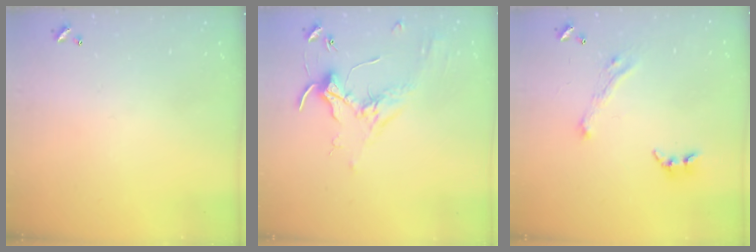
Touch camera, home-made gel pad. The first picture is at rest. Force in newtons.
{"total": 1.8, "press": 1.8, "slide": 0.4}
{"total": 4.1, "press": 4.0, "slide": 1.1}